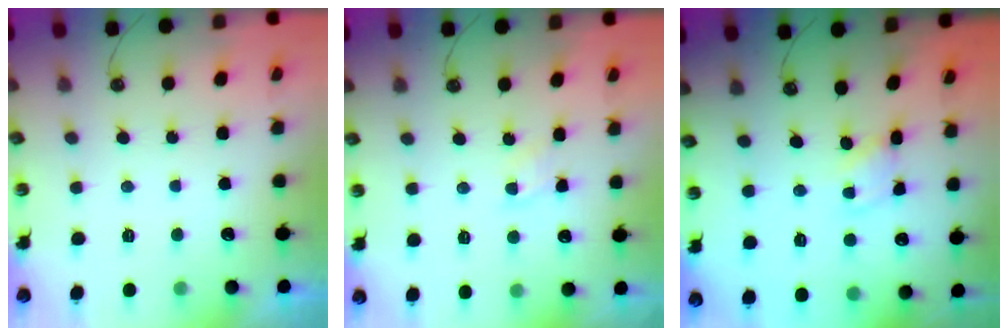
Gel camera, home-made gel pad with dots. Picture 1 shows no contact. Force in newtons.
{"total": 4.3, "press": 4.3, "slide": 0.6}
{"total": 1.6, "press": 1.6, "slide": 0.2}